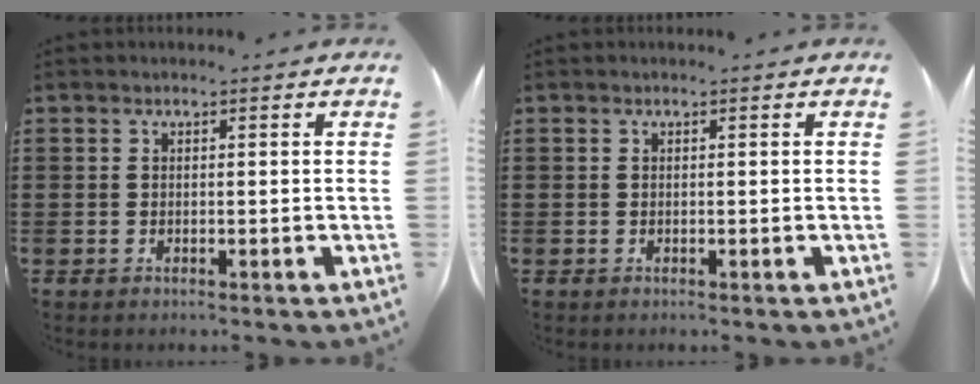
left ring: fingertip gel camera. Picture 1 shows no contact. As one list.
[{"total": 0.0}]